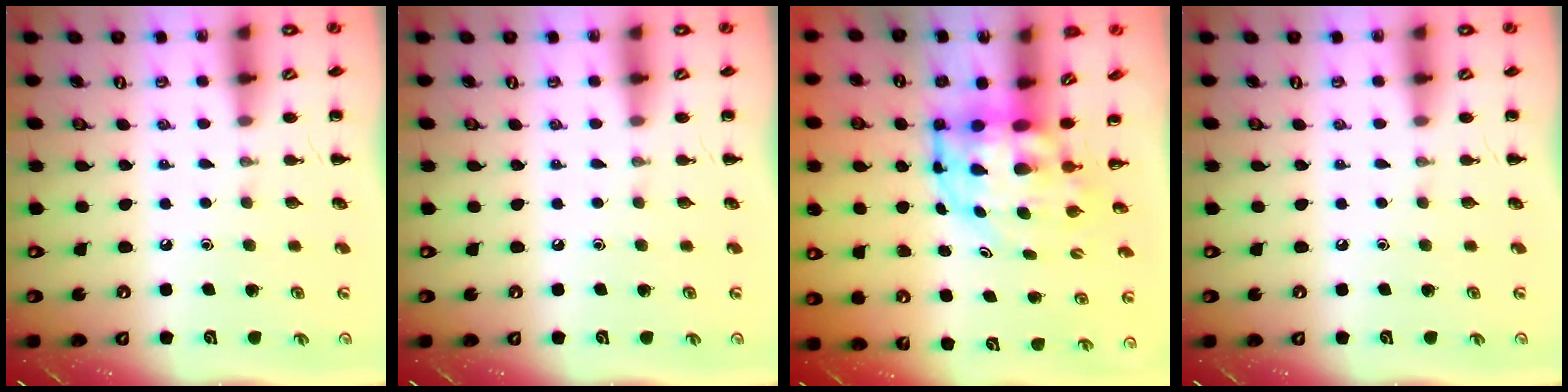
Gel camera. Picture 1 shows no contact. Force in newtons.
{"total": 0.0}
{"total": 7.1, "press": 6.9, "slide": 1.7}
{"total": 0.0}